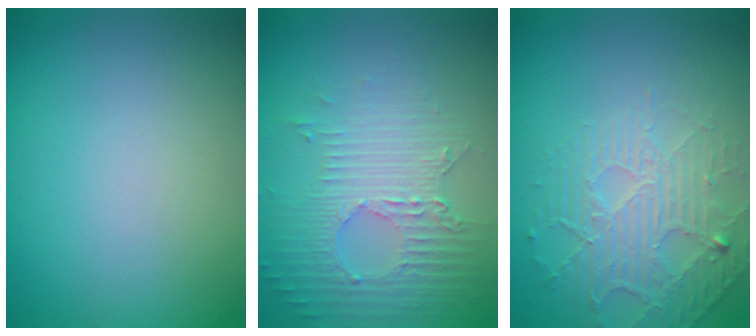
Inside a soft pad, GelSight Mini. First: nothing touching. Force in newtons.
{"total": 5.0, "press": 3.4, "slide": 3.6}
{"total": 4.5, "press": 3.3, "slide": 3.1}